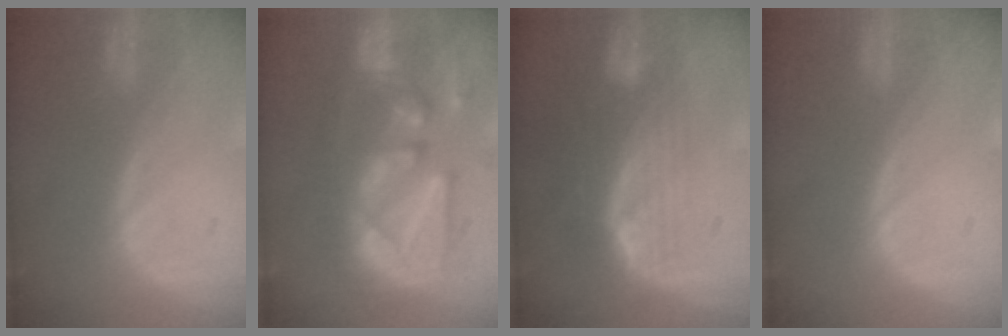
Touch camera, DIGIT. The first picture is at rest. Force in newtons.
{"total": 11.2, "press": 10.7, "slide": 3.2}
{"total": 7.3, "press": 6.5, "slide": 3.3}
{"total": 0.0}